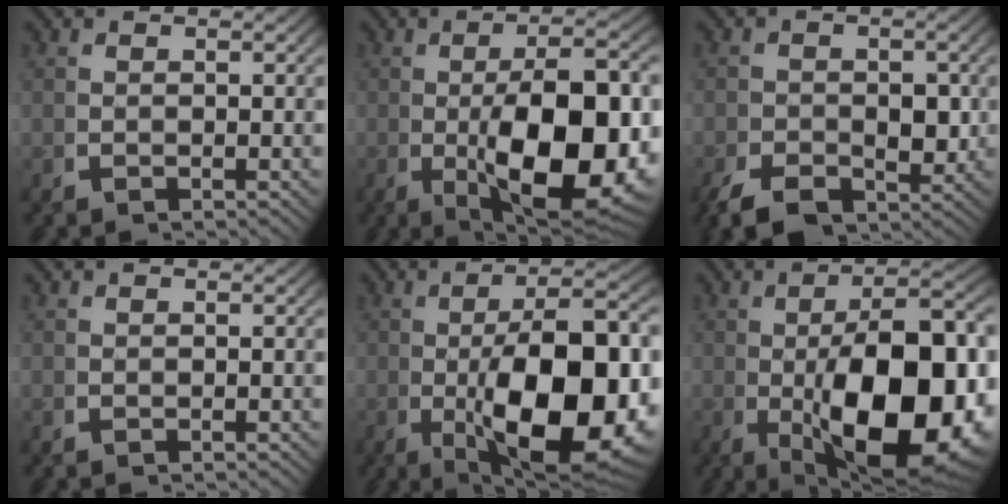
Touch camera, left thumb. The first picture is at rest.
{"total": 14.8, "force": [-2.8, 7.6, 12.4], "torque": [-0.213, -0.055, -0.010]}
{"total": 4.5, "force": [-2.2, 2.9, 2.6], "torque": [-0.053, -0.019, -0.032]}
{"total": 0.0}
{"total": 16.5, "force": [-3.2, 8.3, 13.9], "torque": [-0.234, -0.058, -0.015]}
{"total": 18.2, "force": [-3.8, 9.6, 15.0], "torque": [-0.241, -0.059, -0.023]}